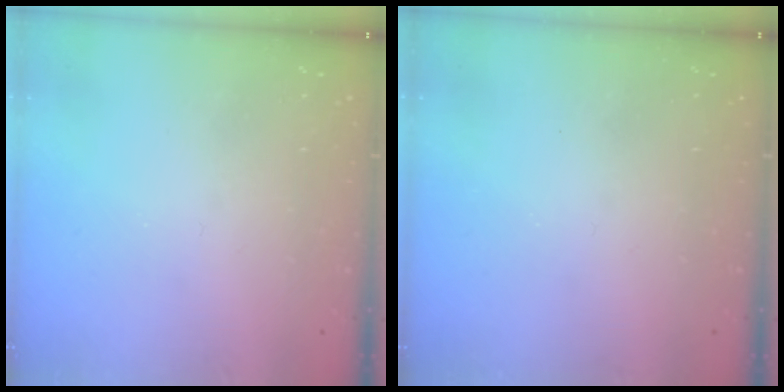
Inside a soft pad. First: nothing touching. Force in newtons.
{"total": 0.0}